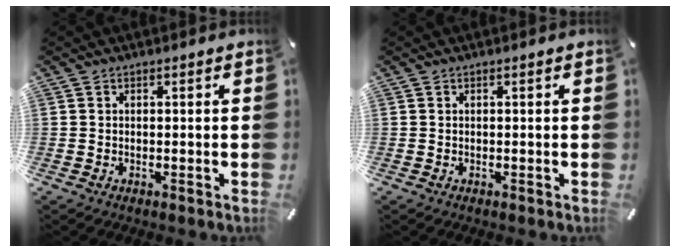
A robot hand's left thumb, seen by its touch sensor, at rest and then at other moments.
{"total": 0.0}